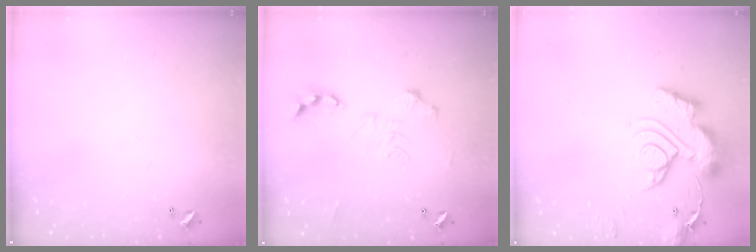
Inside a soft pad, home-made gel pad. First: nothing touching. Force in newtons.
{"total": 0.0}
{"total": 15.0, "press": 14.9, "slide": 1.6}